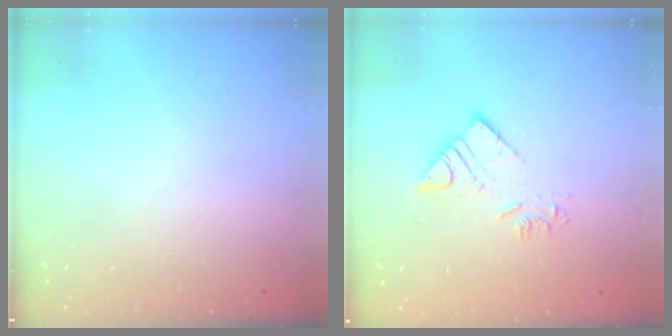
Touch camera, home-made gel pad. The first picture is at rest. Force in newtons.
{"total": 9.0, "press": 9.0, "slide": 0.4}